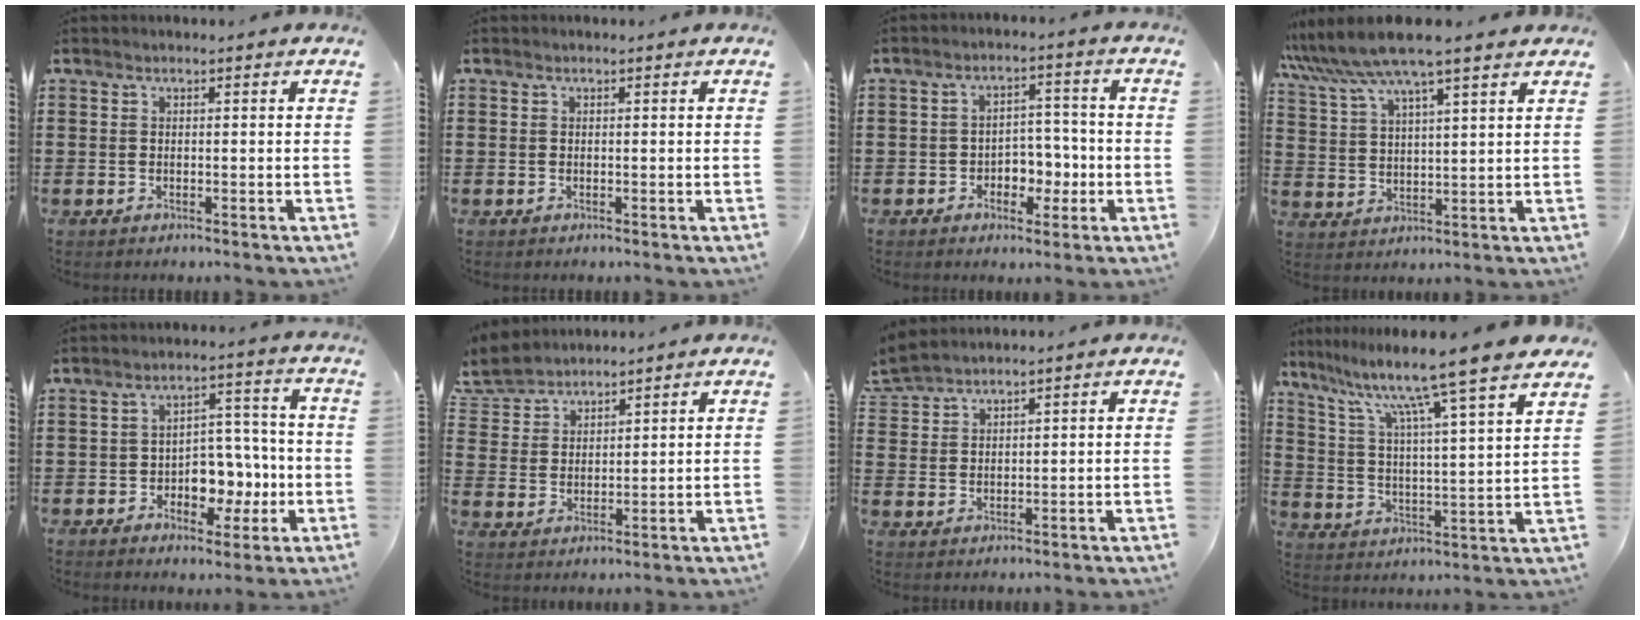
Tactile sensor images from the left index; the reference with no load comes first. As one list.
[{"total": 0.0}, {"total": 4.6, "force": [-1.6, 3.7, 2.3], "torque": [-0.043, 0.009, -0.036]}, {"total": 7.7, "force": [6.4, 0.4, 4.2], "torque": [-0.103, -0.023, 0.111]}, {"total": 6.4, "force": [-1.8, 4.9, 3.8], "torque": [-0.058, 0.011, -0.036]}, {"total": 4.2, "force": [3.9, 1.6, -0.2], "torque": [-0.021, -0.014, 0.070]}, {"total": 3.2, "force": [3.1, 0.7, 0.5], "torque": [-0.023, -0.005, 0.058]}, {"total": 10.6, "force": [8.8, -1.5, 5.6], "torque": [-0.134, -0.067, 0.136]}]